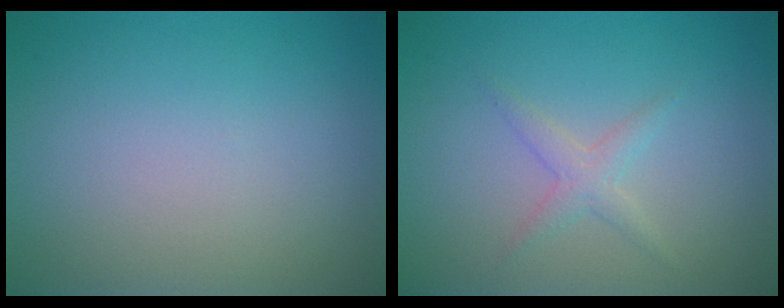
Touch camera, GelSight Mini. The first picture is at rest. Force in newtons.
{"total": 1.6, "press": 1.6, "slide": 0.1}